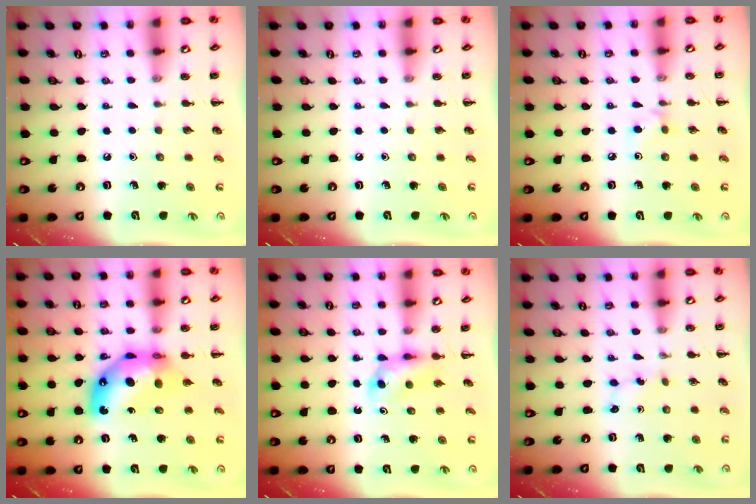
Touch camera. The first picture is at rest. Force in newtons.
{"total": 0.0}
{"total": 5.6, "press": 5.2, "slide": 2.0}
{"total": 11.1, "press": 10.4, "slide": 3.9}
{"total": 3.6, "press": 3.3, "slide": 1.3}
{"total": 2.2, "press": 2.1, "slide": 0.8}